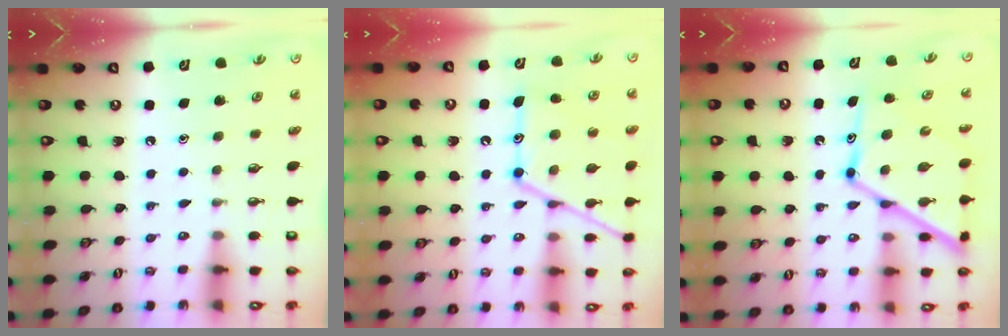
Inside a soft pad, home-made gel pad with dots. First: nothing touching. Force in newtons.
{"total": 16.5, "press": 16.5, "slide": 1.2}
{"total": 17.3, "press": 17.2, "slide": 1.4}